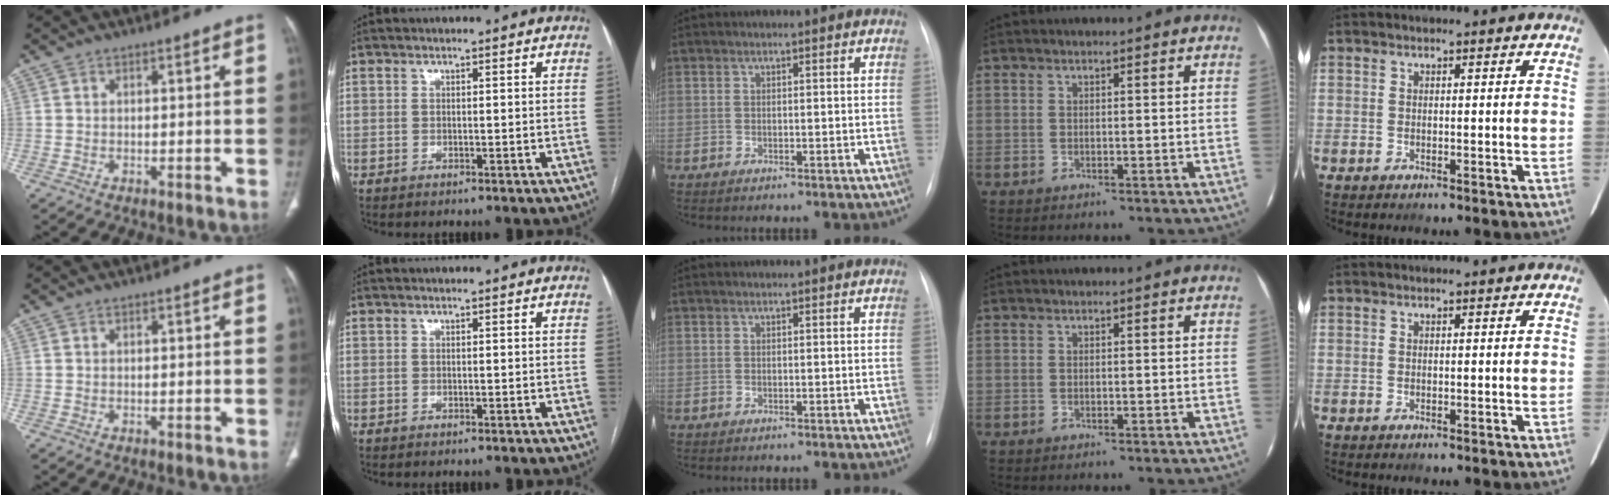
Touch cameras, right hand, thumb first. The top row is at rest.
{}